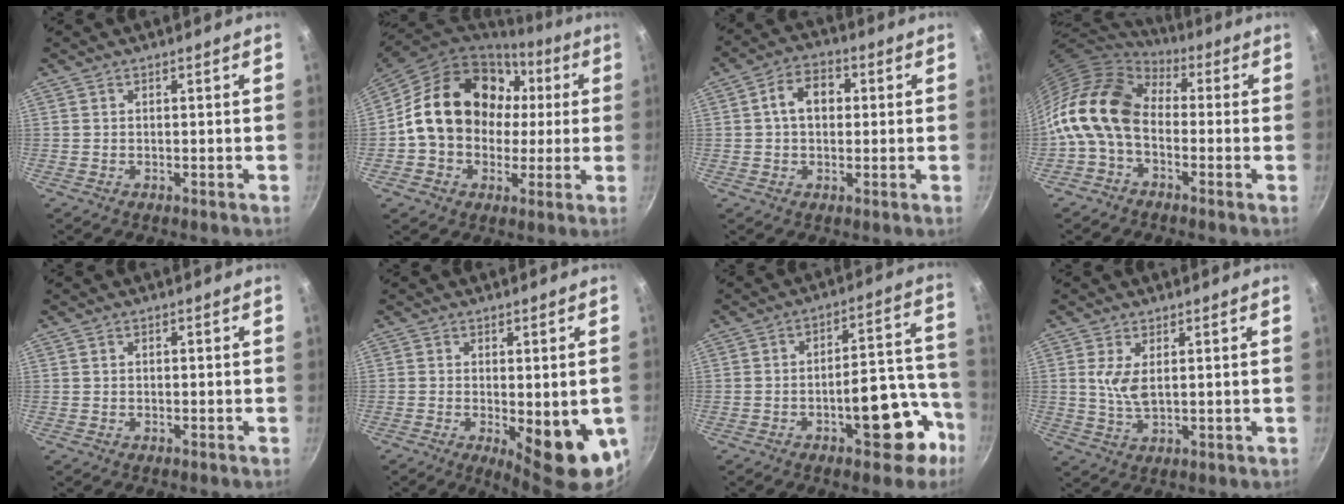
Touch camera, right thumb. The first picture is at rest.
{"total": 21.1, "force": [2.5, 17.0, 12.2], "torque": [-0.182, 0.042, 0.042]}
{"total": 7.5, "force": [1.1, 5.3, 5.1], "torque": [-0.062, 0.017, 0.007]}
{"total": 15.7, "force": [-1.2, 10.6, 11.5], "torque": [-0.205, 0.033, -0.045]}
{"total": 0.5, "force": [0.2, 0.4, 0.3], "torque": [-0.005, 0.003, 0.003]}
{"total": 12.7, "force": [-2.8, 4.8, 11.4], "torque": [-0.128, -0.013, -0.024]}
{"total": 14.6, "force": [-6.4, 6.7, 11.2], "torque": [-0.097, 0.070, -0.082]}
{"total": 5.1, "force": [1.4, 2.3, 4.3], "torque": [-0.086, -0.009, 0.032]}